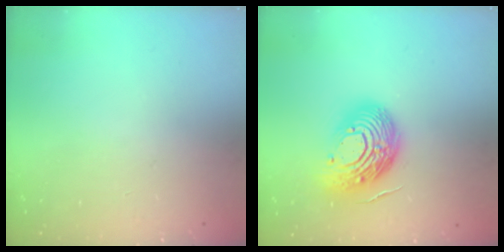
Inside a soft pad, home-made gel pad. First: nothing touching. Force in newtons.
{"total": 18.7, "press": 18.7, "slide": 1.6}